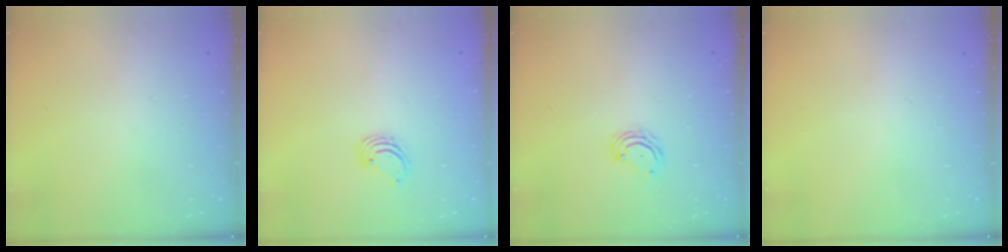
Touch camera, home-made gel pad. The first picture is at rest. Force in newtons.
{"total": 1.4, "press": 1.4, "slide": 0.1}
{"total": 5.0, "press": 5.0, "slide": 0.4}
{"total": 0.0}